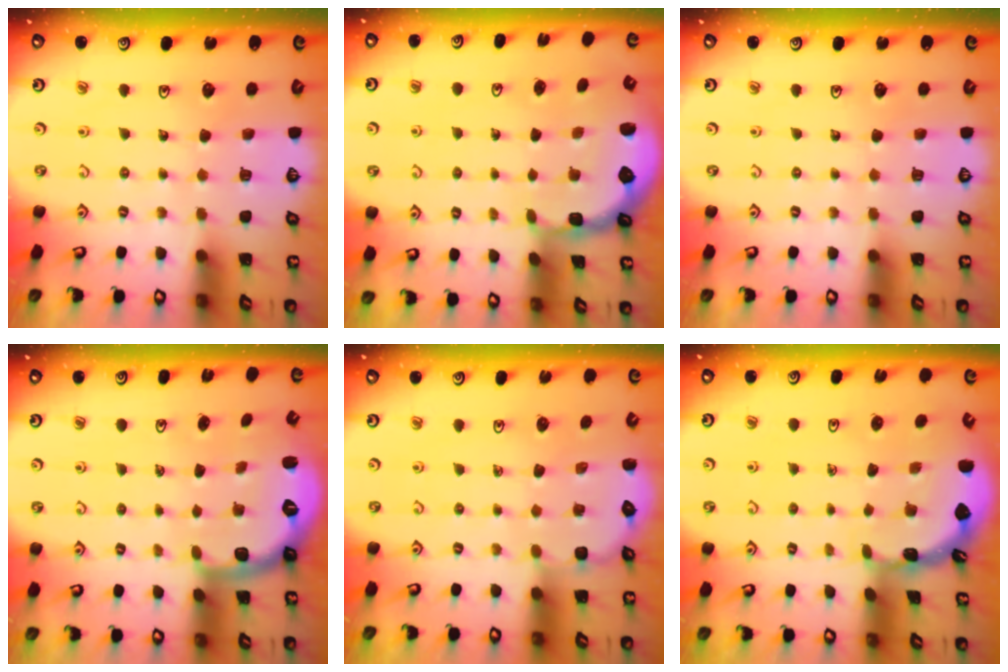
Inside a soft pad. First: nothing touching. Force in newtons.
{"total": 2.5, "press": 1.8, "slide": 1.8}
{"total": 0.0}
{"total": 2.8, "press": 1.9, "slide": 2.0}
{"total": 2.7, "press": 2.7, "slide": 0.3}
{"total": 1.6, "press": 1.6, "slide": 0.1}